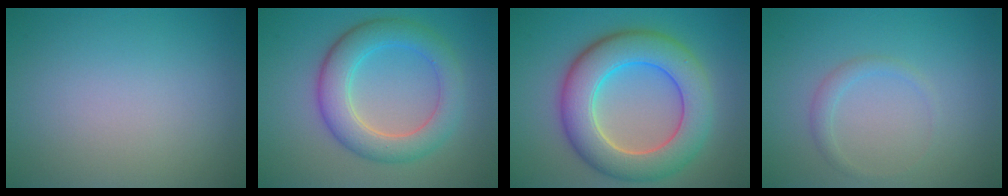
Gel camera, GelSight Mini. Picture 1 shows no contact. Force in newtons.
{"total": 5.8, "press": 5.8, "slide": 0.4}
{"total": 8.9, "press": 8.8, "slide": 0.6}
{"total": 1.2, "press": 1.2, "slide": 0.0}